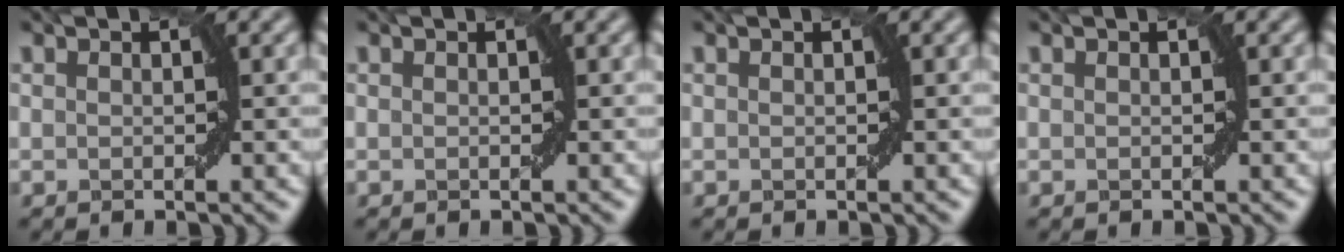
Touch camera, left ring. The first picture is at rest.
{"total": 0.0}
{"total": 0.0}
{"total": 0.0}